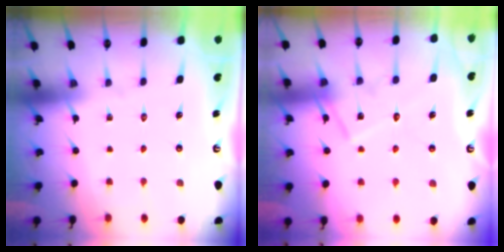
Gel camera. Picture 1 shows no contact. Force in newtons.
{"total": 13.2, "press": 13.2, "slide": 0.8}